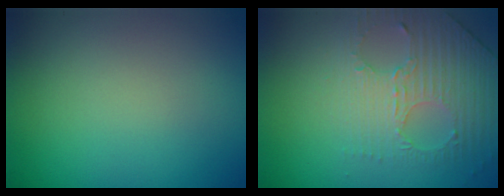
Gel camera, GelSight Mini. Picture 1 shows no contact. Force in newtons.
{"total": 4.4, "press": 3.2, "slide": 3.0}